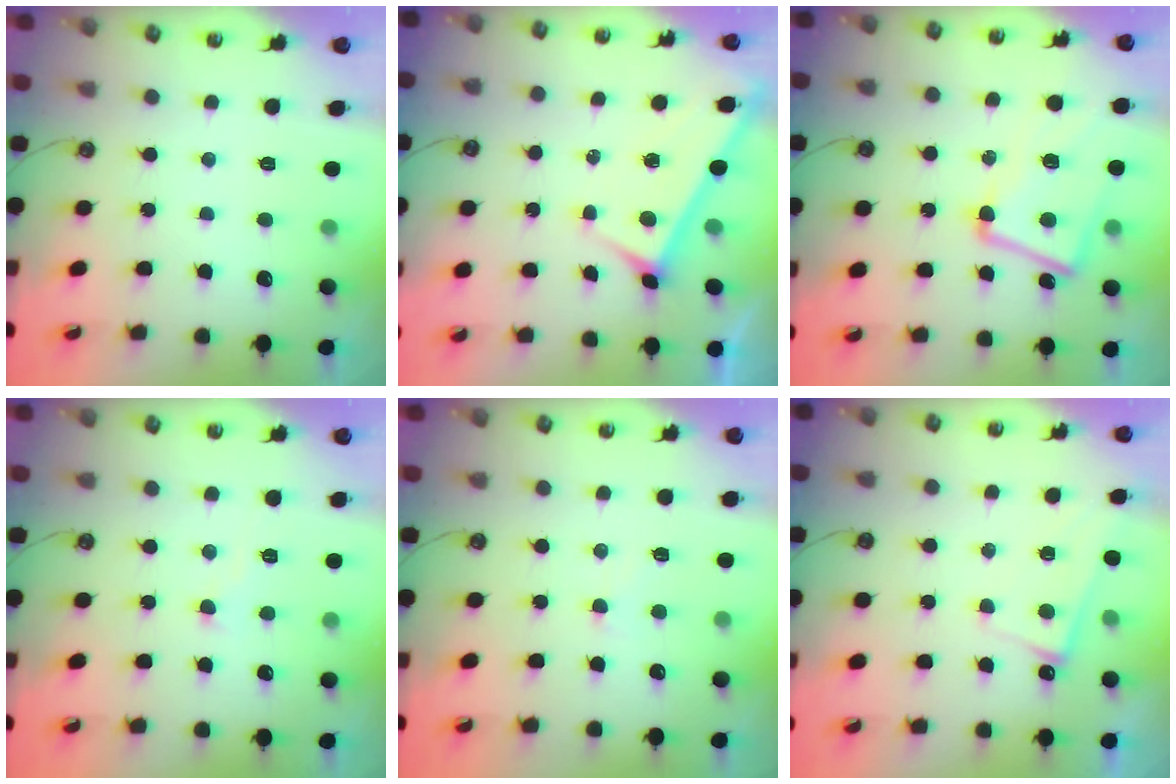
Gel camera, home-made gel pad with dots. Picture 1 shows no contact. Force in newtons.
{"total": 3.2, "press": 3.2, "slide": 0.3}
{"total": 6.8, "press": 6.5, "slide": 1.9}
{"total": 2.6, "press": 2.6, "slide": 0.6}
{"total": 0.8, "press": 0.1, "slide": 0.8}
{"total": 2.2, "press": 2.1, "slide": 0.4}